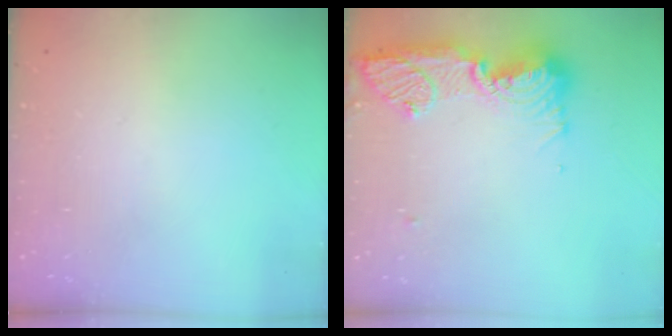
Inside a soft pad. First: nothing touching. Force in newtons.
{"total": 17.6, "press": 16.5, "slide": 6.2}